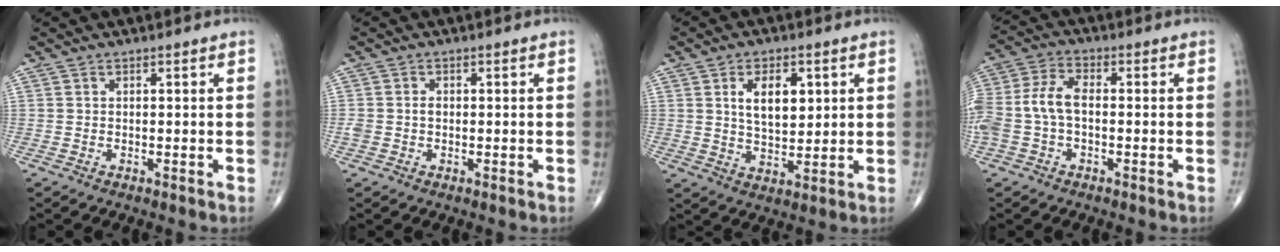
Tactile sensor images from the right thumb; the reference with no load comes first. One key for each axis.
{"total": 1.9, "fx": -0.2, "fy": 1.4, "fz": 1.2, "tx": -0.024, "ty": 0.006, "tz": -0.002}
{"total": 8.5, "fx": 2.6, "fy": 4.7, "fz": 6.6, "tx": -0.090, "ty": -0.015, "tz": 0.049}
{"total": 9.9, "fx": -1.1, "fy": 5.8, "fz": 7.9, "tx": -0.186, "ty": 0.028, "tz": -0.026}